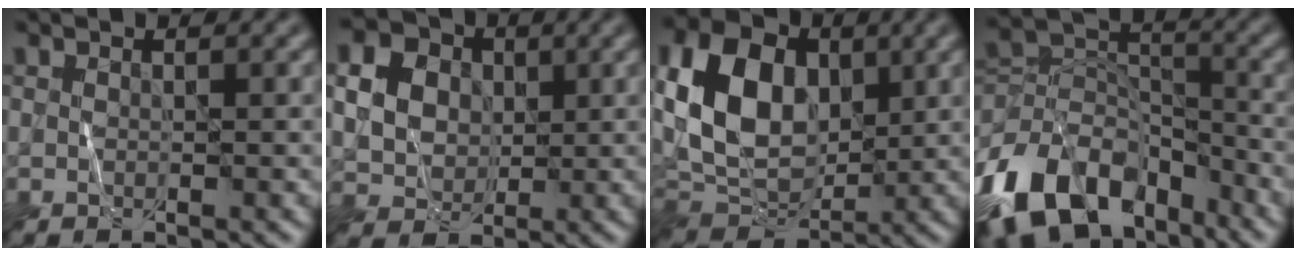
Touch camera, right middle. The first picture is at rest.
{"total": 7.2, "force": [1.6, 6.0, 3.6], "torque": [-0.087, 0.020, 0.031]}
{"total": 10.6, "force": [1.8, 7.5, 7.3], "torque": [-0.158, 0.007, 0.029]}
{"total": 13.2, "force": [-7.9, 7.8, 7.1], "torque": [-0.155, 0.004, -0.152]}